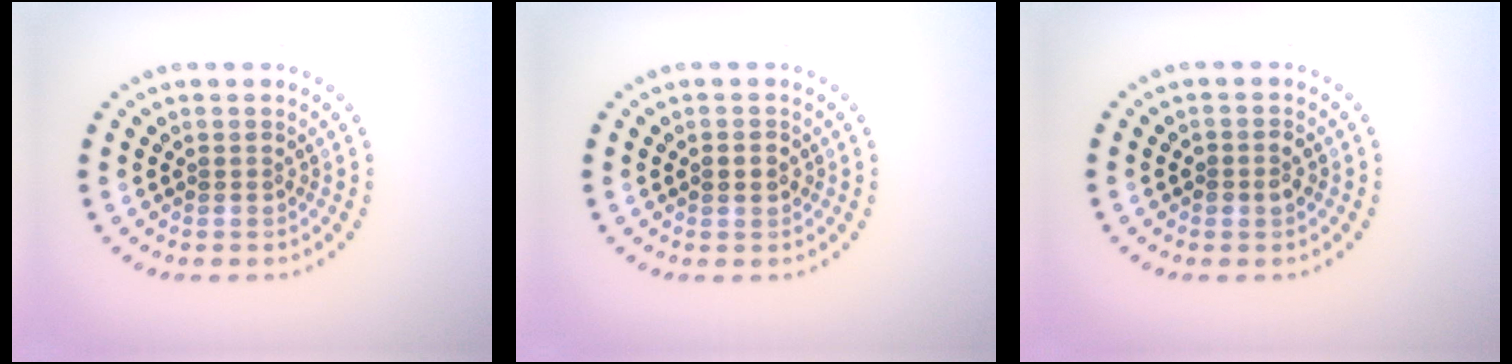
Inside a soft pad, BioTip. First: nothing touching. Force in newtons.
{"total": 1.9, "press": 1.9, "slide": 0.2}
{"total": 1.4, "press": 1.4, "slide": 0.2}